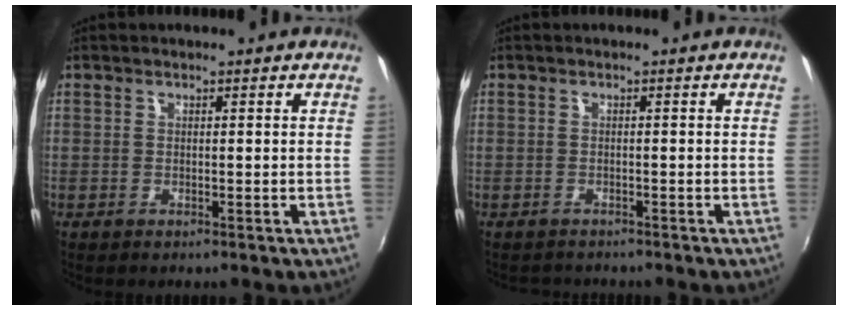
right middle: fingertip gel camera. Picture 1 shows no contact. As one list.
[{"total": 2.4, "force": [-2.2, 0.8, 0.3], "torque": [-0.011, -0.012, -0.036]}]